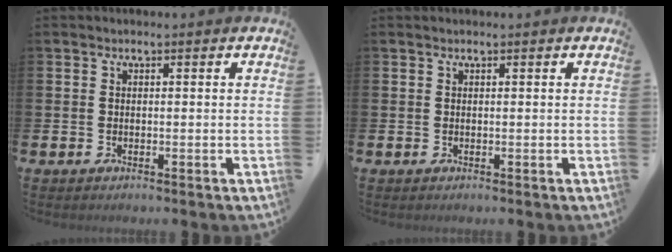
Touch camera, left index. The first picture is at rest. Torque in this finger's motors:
{"motor_torque": [-0.59, -1.33, -0.27, -0.02]}